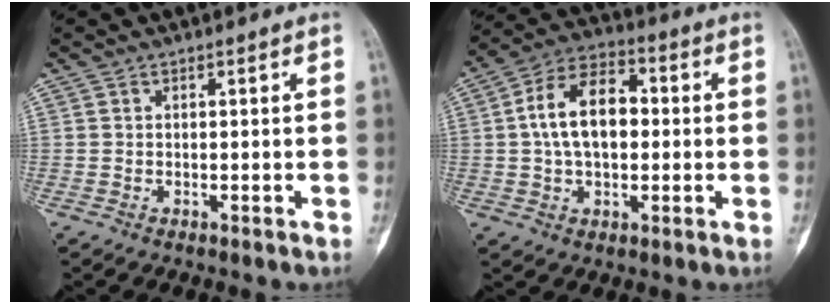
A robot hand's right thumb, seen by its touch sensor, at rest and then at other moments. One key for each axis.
{"total": 13.3, "fx": 1.0, "fy": 8.2, "fz": 10.5, "tx": -0.168, "ty": 0.027, "tz": 0.009}